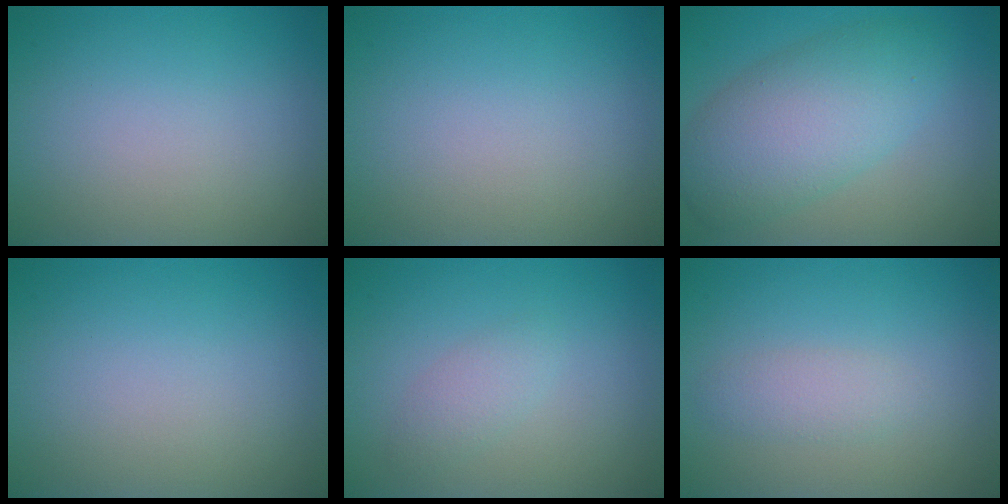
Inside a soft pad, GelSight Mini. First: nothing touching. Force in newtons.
{"total": 0.0}
{"total": 6.9, "press": 6.9, "slide": 0.1}
{"total": 0.0}
{"total": 1.5, "press": 1.5, "slide": 0.0}
{"total": 1.7, "press": 1.7, "slide": 0.0}